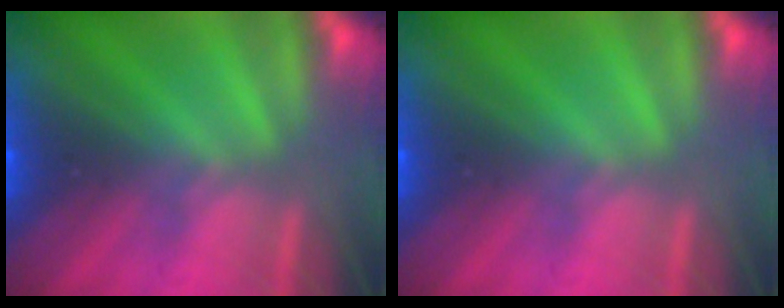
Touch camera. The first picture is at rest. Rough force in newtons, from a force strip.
{"total": 0.0}